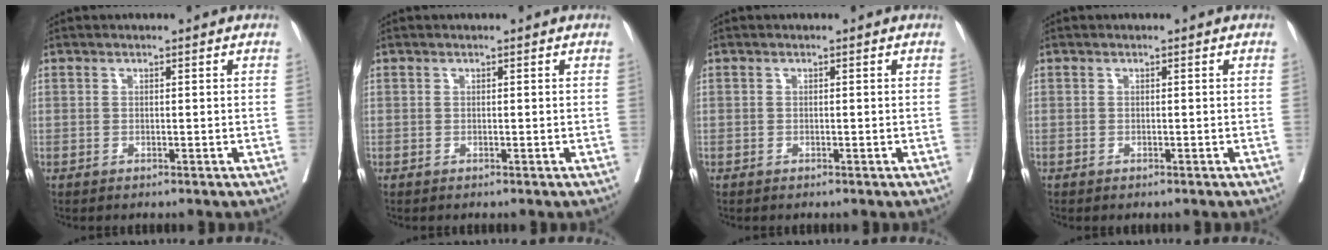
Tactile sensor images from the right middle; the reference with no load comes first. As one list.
[{"total": 0.0}, {"total": 0.8, "force": [-0.2, 0.8, -0.1], "torque": [0.009, 0.008, -0.008]}, {"total": 0.0}]